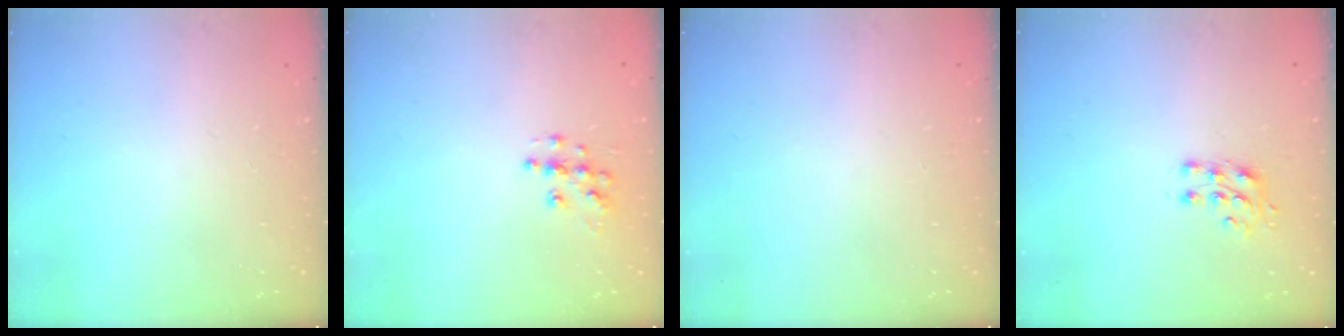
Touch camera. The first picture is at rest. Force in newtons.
{"total": 7.3, "press": 7.3, "slide": 0.2}
{"total": 0.0}
{"total": 7.1, "press": 7.1, "slide": 0.8}